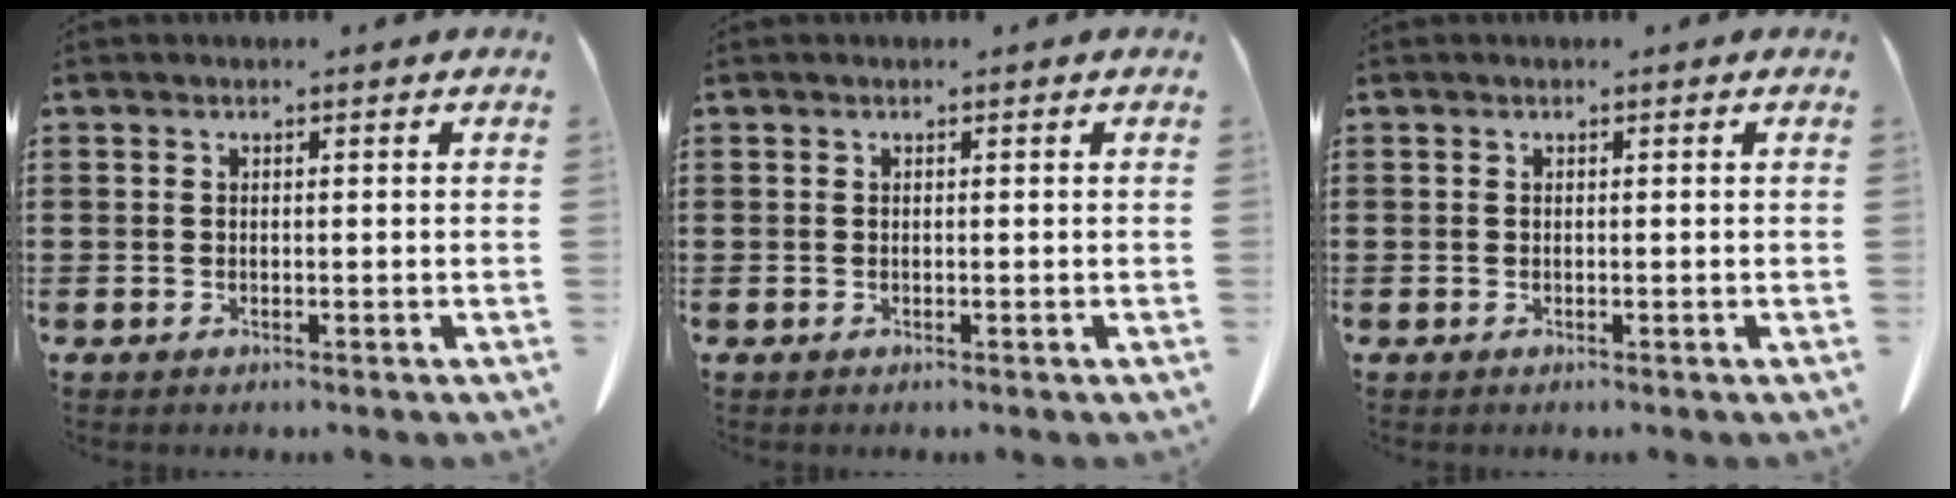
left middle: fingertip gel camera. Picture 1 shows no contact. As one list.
[{"total": 0.0}, {"total": 0.0}]